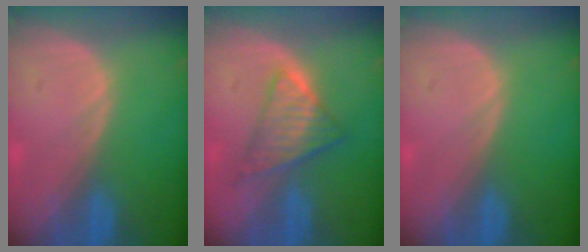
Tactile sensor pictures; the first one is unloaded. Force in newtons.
{"total": 6.5, "press": 5.8, "slide": 2.9}
{"total": 0.0}